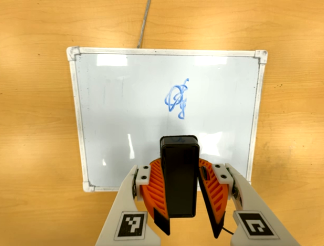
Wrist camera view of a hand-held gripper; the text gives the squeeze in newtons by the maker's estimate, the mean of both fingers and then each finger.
{"total": 10.7, "left": 10.6, "right": 10.8}